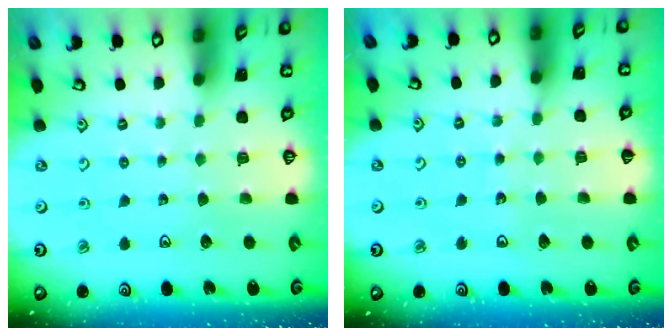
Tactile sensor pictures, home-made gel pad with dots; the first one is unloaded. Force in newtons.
{"total": 3.6, "press": 3.5, "slide": 0.4}